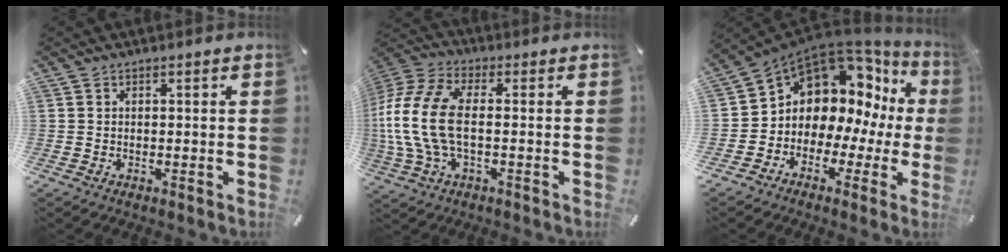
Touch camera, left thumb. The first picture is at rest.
{"total": 14.9, "force": [-1.1, 8.0, 12.6], "torque": [-0.281, -0.005, -0.022]}
{"total": 10.2, "force": [5.2, 8.1, 3.4], "torque": [-0.064, -0.070, 0.098]}